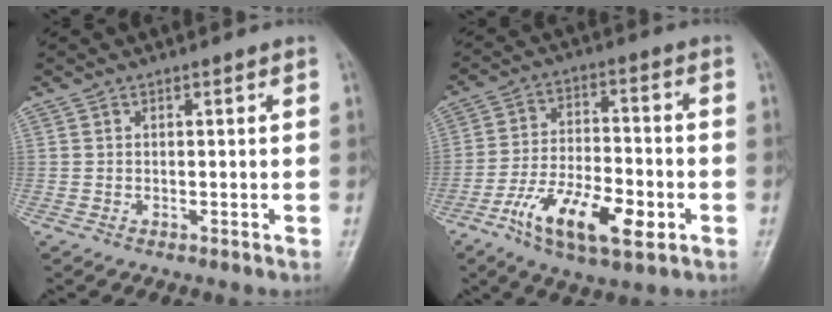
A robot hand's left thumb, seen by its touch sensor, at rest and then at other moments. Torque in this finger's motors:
{"motor_torque": [-0.28, 1.47, 1.10, 1.09, 0.21]}